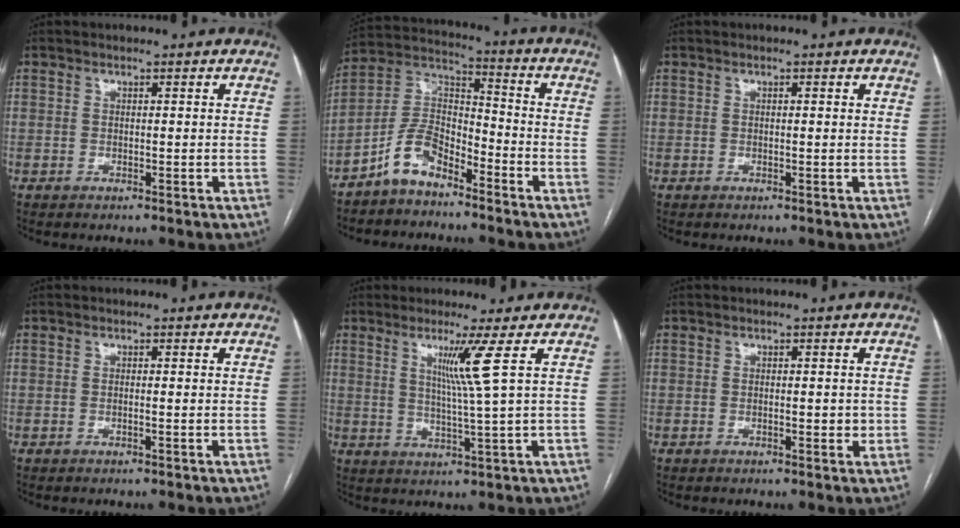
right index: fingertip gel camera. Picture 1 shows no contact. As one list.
[{"total": 8.4, "force": [-5.9, 3.8, 4.7], "torque": [-0.103, 0.024, -0.118]}, {"total": 0.6, "force": [0.3, 0.1, 0.6], "torque": [-0.011, 0.002, 0.001]}, {"total": 0.0}, {"total": 5.8, "force": [2.3, -2.4, 4.7], "torque": [-0.091, -0.018, 0.048]}, {"total": 1.5, "force": [-0.1, 0.7, 1.3], "torque": [-0.018, 0.000, 0.000]}]